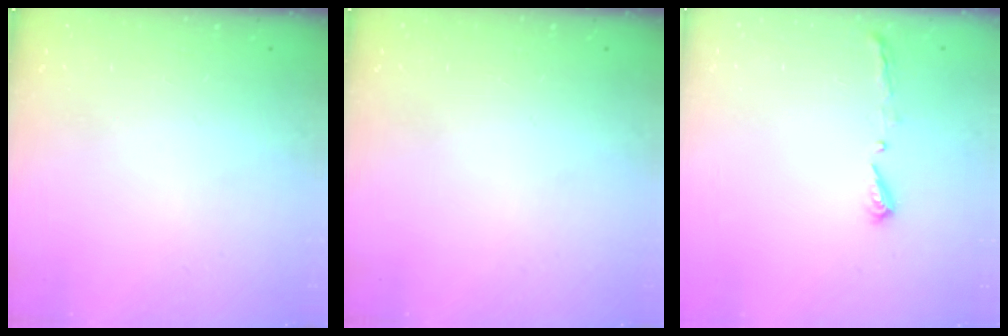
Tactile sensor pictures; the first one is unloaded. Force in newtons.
{"total": 0.0}
{"total": 4.4, "press": 4.3, "slide": 0.6}